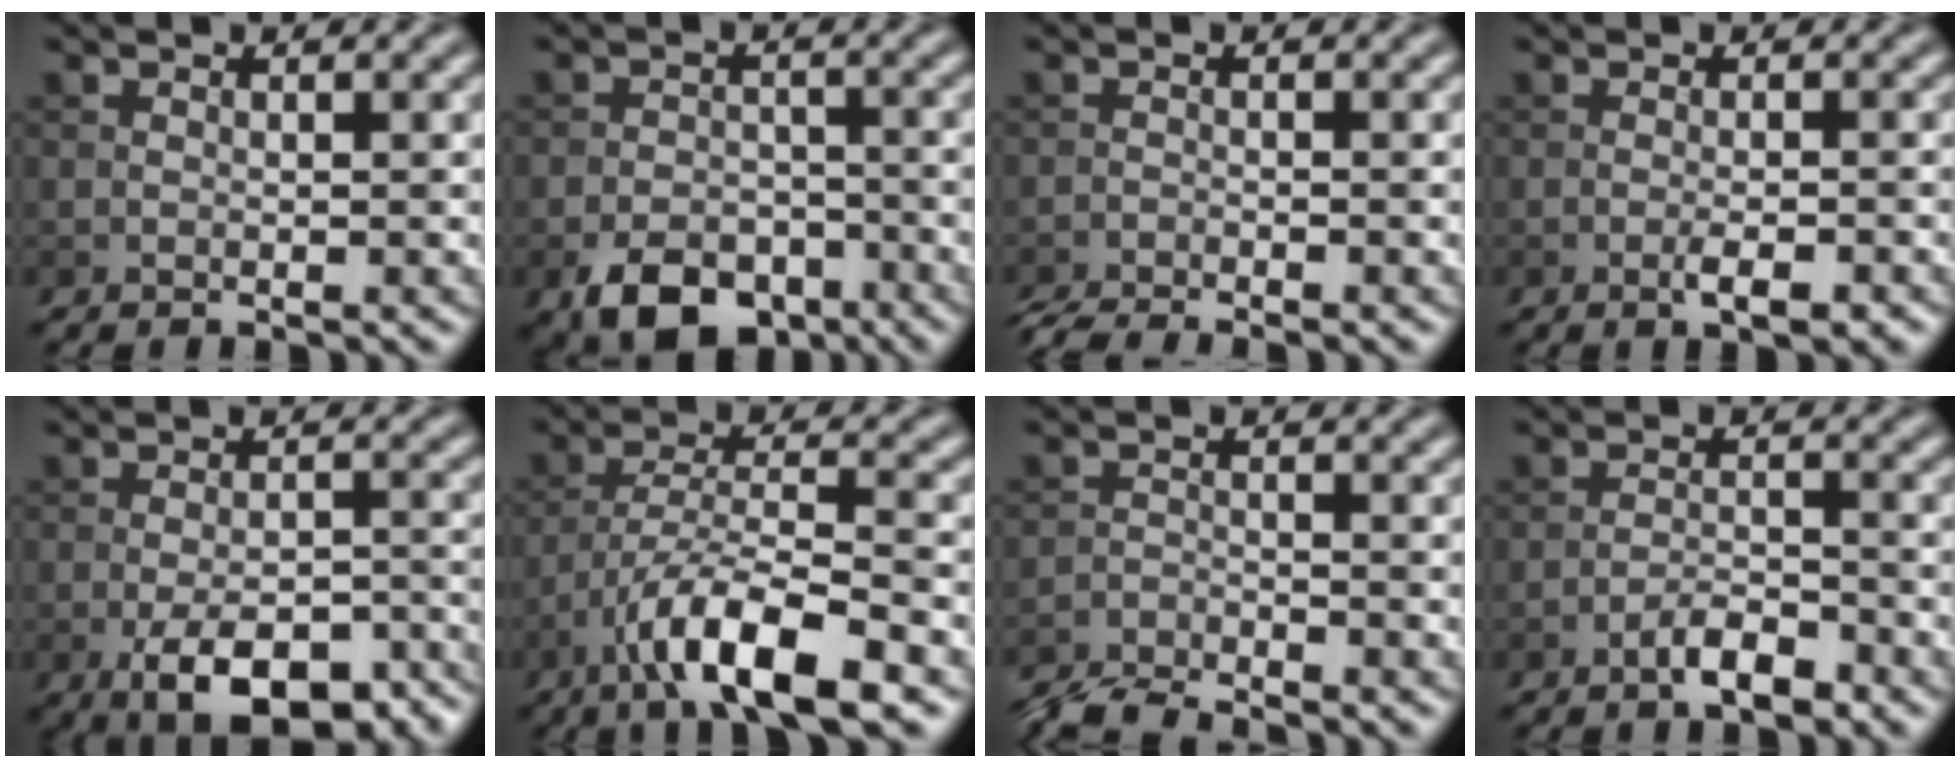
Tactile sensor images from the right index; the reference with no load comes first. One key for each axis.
{"total": 6.6, "fx": -3.9, "fy": 3.9, "fz": 3.5, "tx": -0.057, "ty": -0.008, "tz": -0.069}
{"total": 4.2, "fx": -3.7, "fy": 0.4, "fz": 1.9, "tx": -0.039, "ty": -0.019, "tz": -0.072}
{"total": 2.3, "fx": -1.2, "fy": 0.5, "fz": 1.9, "tx": -0.033, "ty": 0.000, "tz": -0.021}
{"total": 8.9, "fx": -4.8, "fy": 3.8, "fz": 6.5, "tx": -0.100, "ty": -0.009, "tz": -0.068}
{"total": 8.8, "fx": -5.2, "fy": 2.2, "fz": 6.8, "tx": -0.115, "ty": 0.006, "tz": -0.096}
{"total": 4.0, "fx": -3.9, "fy": 0.4, "fz": 0.8, "tx": -0.021, "ty": -0.009, "tz": -0.079}
{"total": 2.8, "fx": -1.9, "fy": 0.8, "fz": 1.8, "tx": -0.030, "ty": 0.007, "tz": -0.037}